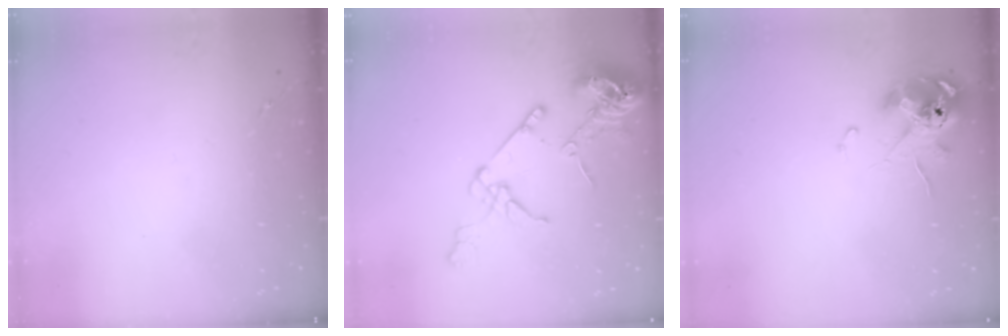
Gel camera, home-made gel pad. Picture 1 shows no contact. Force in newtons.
{"total": 15.7, "press": 15.6, "slide": 2.0}
{"total": 10.4, "press": 10.3, "slide": 1.4}